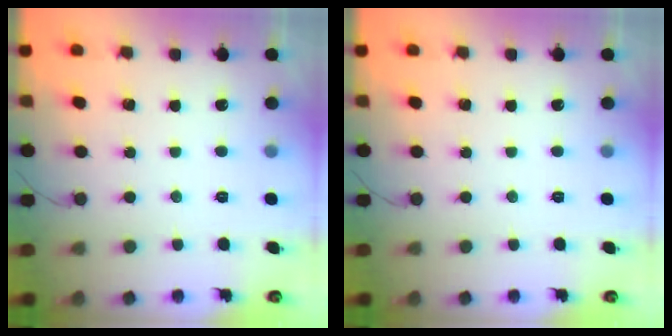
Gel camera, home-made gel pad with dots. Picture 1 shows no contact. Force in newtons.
{"total": 0.0}